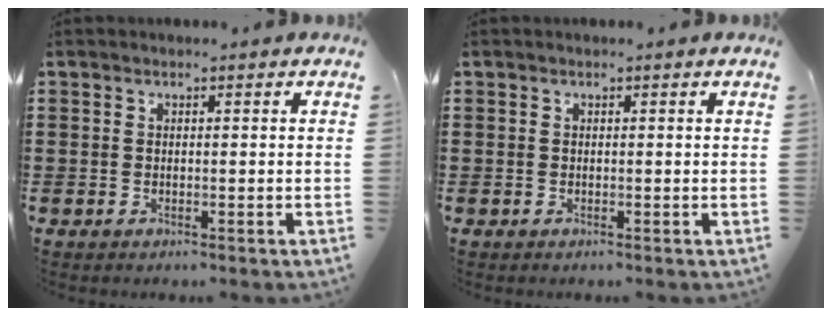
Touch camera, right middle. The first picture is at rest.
{"total": 0.0}